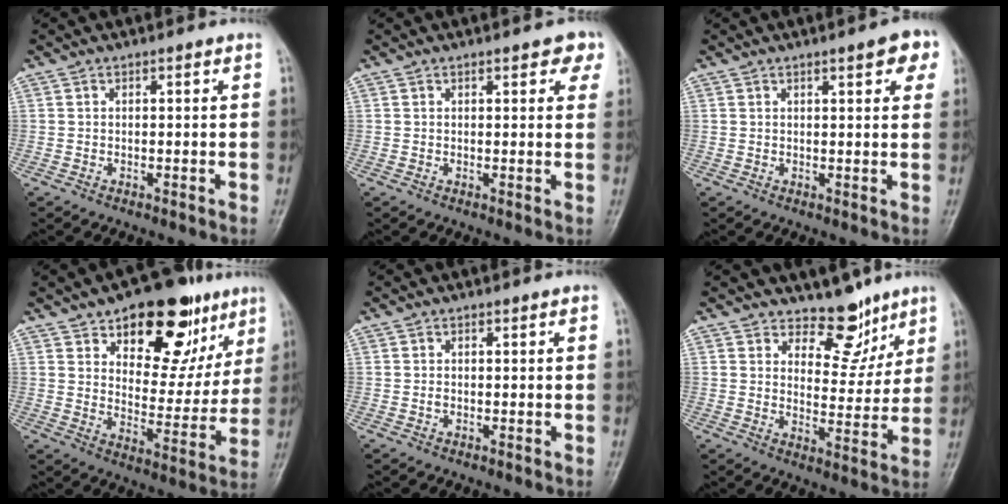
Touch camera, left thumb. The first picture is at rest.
{"total": 4.3, "force": [2.5, 1.8, 3.0], "torque": [-0.009, -0.004, 0.021]}
{"total": 5.3, "force": [2.7, 1.5, 4.2], "torque": [-0.035, -0.004, 0.026]}
{"total": 20.1, "force": [10.9, 10.5, 13.2], "torque": [-0.123, -0.041, 0.161]}
{"total": 0.6, "force": [-0.1, 0.4, 0.4], "torque": [-0.006, 0.000, -0.002]}
{"total": 8.4, "force": [6.4, 4.6, 3.0], "torque": [-0.004, -0.047, 0.102]}